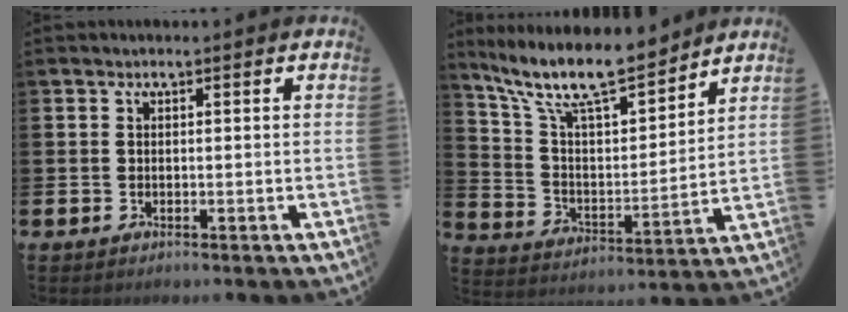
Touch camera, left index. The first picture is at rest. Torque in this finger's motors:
{"motor_torque": [0.56, -1.03, 1.06, 0.21]}